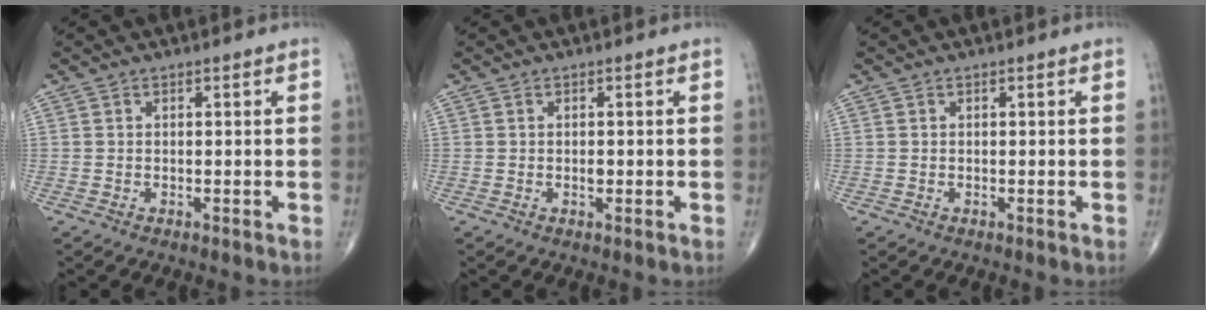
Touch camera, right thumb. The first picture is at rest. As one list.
[{"total": 0.9, "force": [-0.1, 0.5, 0.7], "torque": [-0.007, 0.001, -0.003]}, {"total": 0.0}]